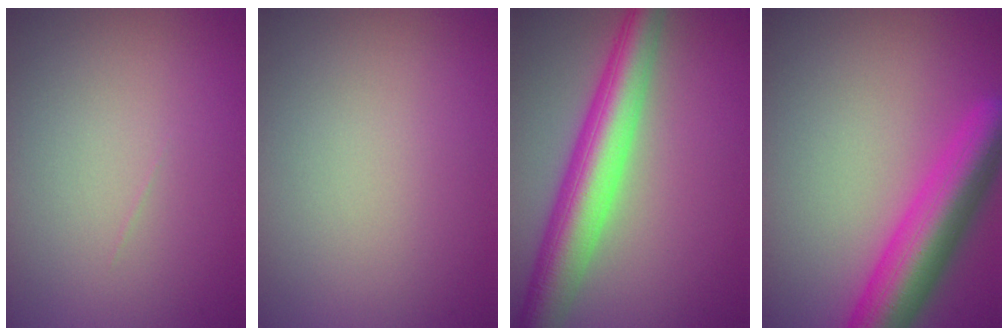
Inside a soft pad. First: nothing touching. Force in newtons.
{"total": 0.0}
{"total": 7.6, "press": 7.6, "slide": 0.2}
{"total": 7.6, "press": 7.6, "slide": 0.3}